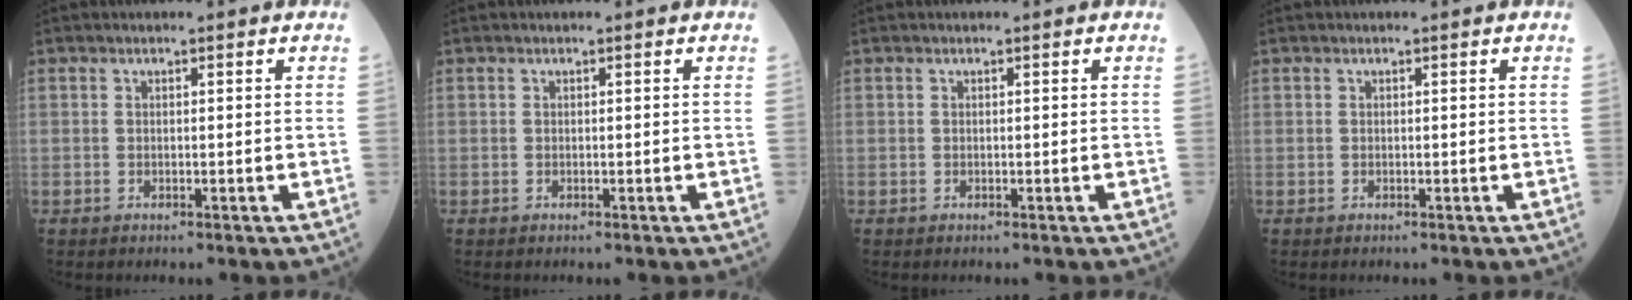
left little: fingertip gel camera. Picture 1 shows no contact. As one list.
[{"total": 0.0}, {"total": 0.0}, {"total": 0.0}]